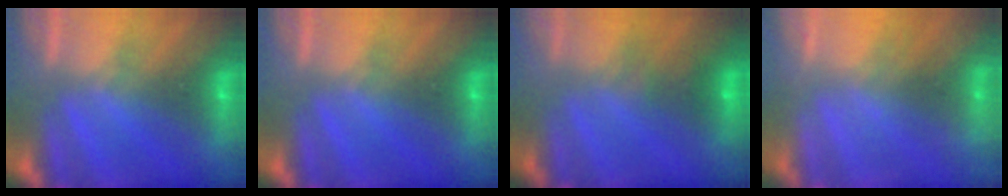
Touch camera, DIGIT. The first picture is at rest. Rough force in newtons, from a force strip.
{"total": 0.0}
{"total": 4.5}
{"total": 2.3}